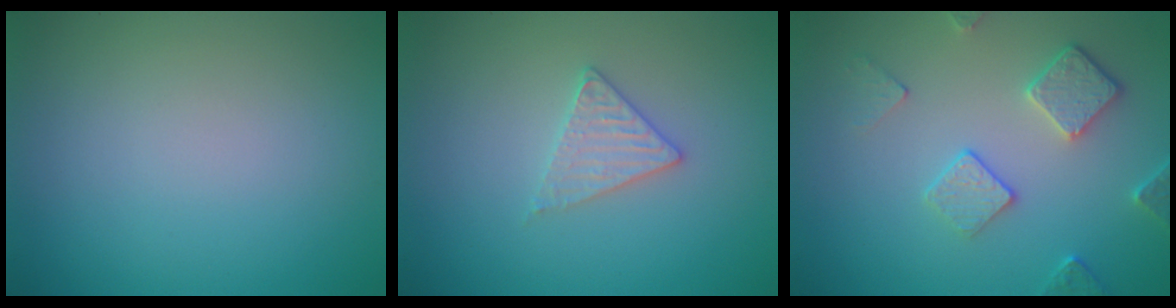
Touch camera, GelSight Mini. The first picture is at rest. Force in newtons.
{"total": 2.1, "press": 2.1, "slide": 0.3}
{"total": 3.6, "press": 3.0, "slide": 2.0}